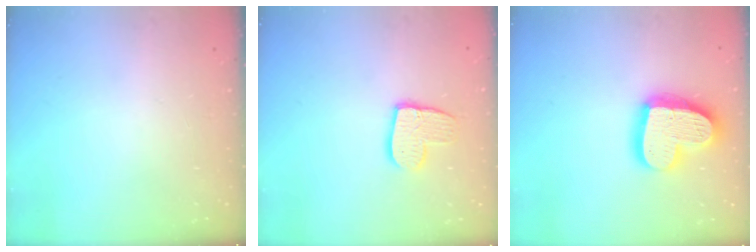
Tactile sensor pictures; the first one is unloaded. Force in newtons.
{"total": 10.5, "press": 10.5, "slide": 0.8}
{"total": 19.9, "press": 19.9, "slide": 1.6}